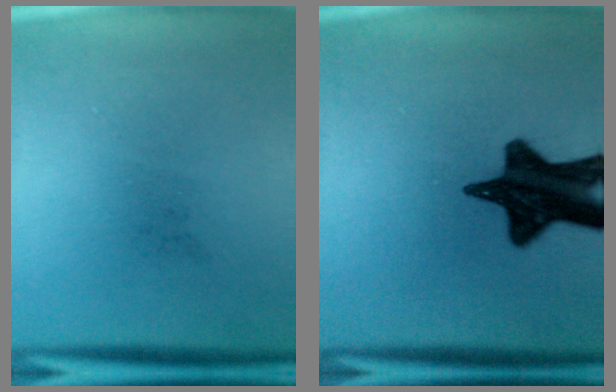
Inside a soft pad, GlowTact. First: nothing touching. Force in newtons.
{"total": 16.6}